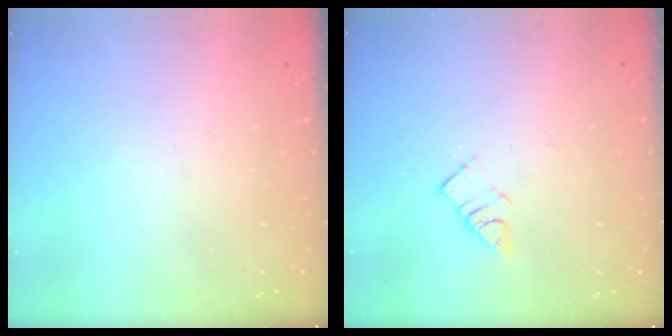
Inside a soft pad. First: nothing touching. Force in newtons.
{"total": 4.6, "press": 4.6, "slide": 0.2}